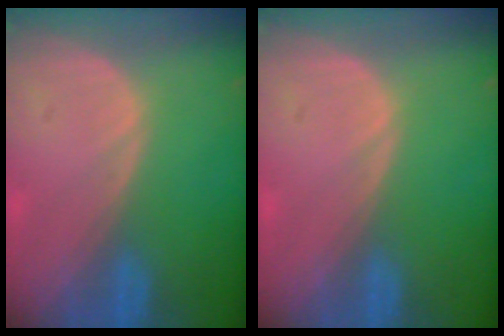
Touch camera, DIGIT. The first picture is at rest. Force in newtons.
{"total": 0.0}